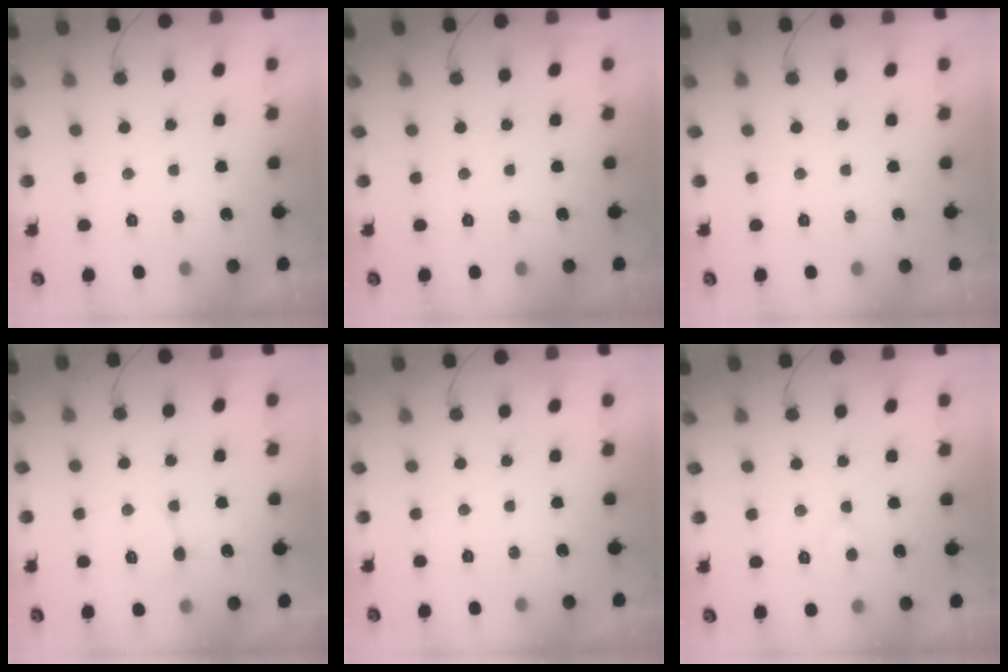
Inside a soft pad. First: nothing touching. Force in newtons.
{"total": 0.0}
{"total": 0.0}
{"total": 3.6, "press": 3.6, "slide": 0.6}
{"total": 0.0}
{"total": 4.5, "press": 4.4, "slide": 0.3}